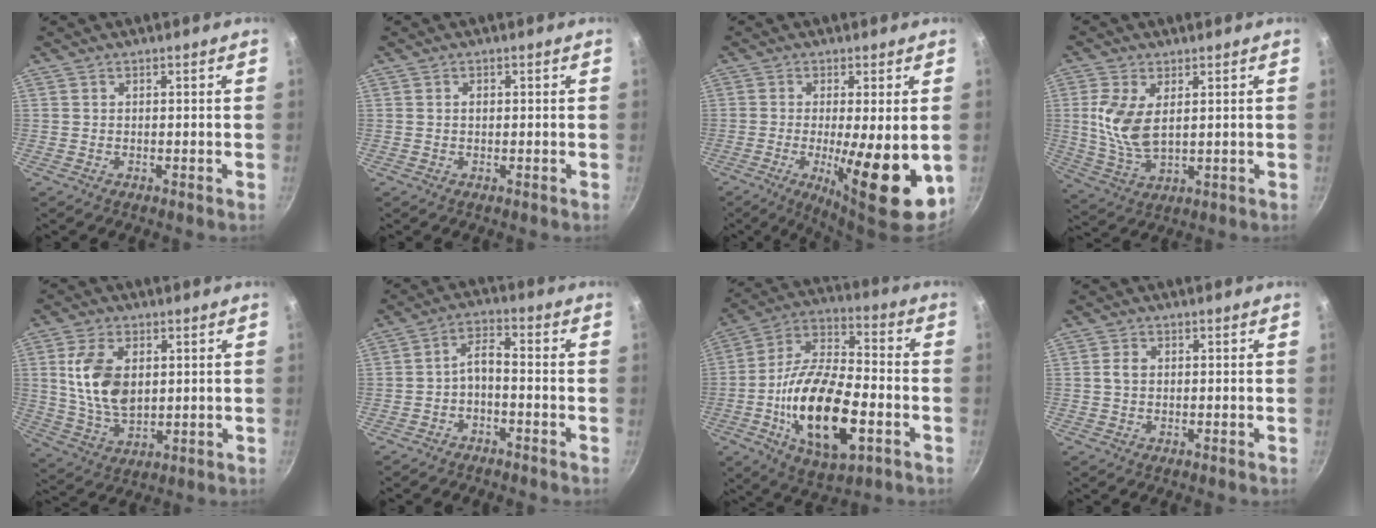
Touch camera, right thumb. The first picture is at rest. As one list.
[{"total": 0.9, "force": [0.1, 0.7, 0.6], "torque": [-0.007, 0.003, 0.002]}, {"total": 14.6, "force": [-2.7, 3.6, 13.9], "torque": [-0.207, -0.015, -0.034]}, {"total": 9.5, "force": [1.9, 5.2, 7.7], "torque": [-0.157, -0.014, 0.044]}, {"total": 12.2, "force": [2.3, 7.4, 9.4], "torque": [-0.168, -0.016, 0.049]}, {"total": 4.4, "force": [-2.3, 1.8, 3.3], "torque": [-0.066, 0.039, -0.043]}, {"total": 22.2, "force": [-5.9, 10.1, 18.9], "torque": [-0.339, 0.025, -0.110]}, {"total": 2.0, "force": [0.1, 1.5, 1.3], "torque": [-0.023, 0.006, 0.000]}]